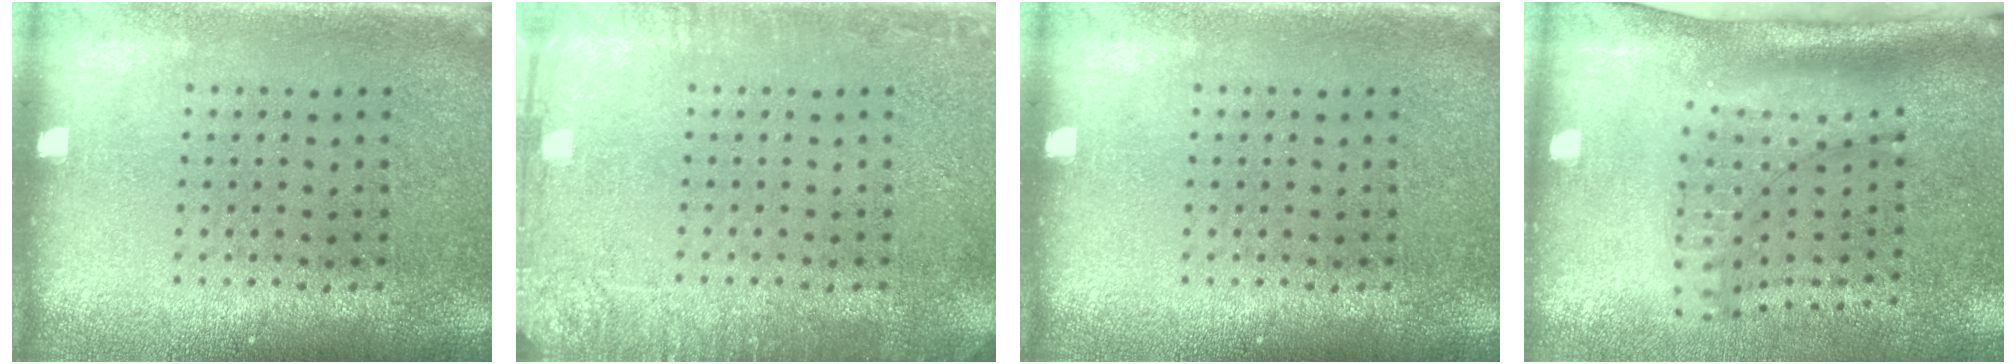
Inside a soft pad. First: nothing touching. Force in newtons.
{"total": 2.6, "press": 2.5, "slide": 0.5}
{"total": 0.0}
{"total": 2.1, "press": 1.5, "slide": 1.5}